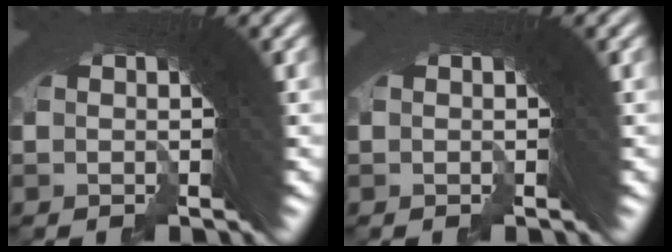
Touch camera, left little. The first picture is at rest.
{"total": 0.0}